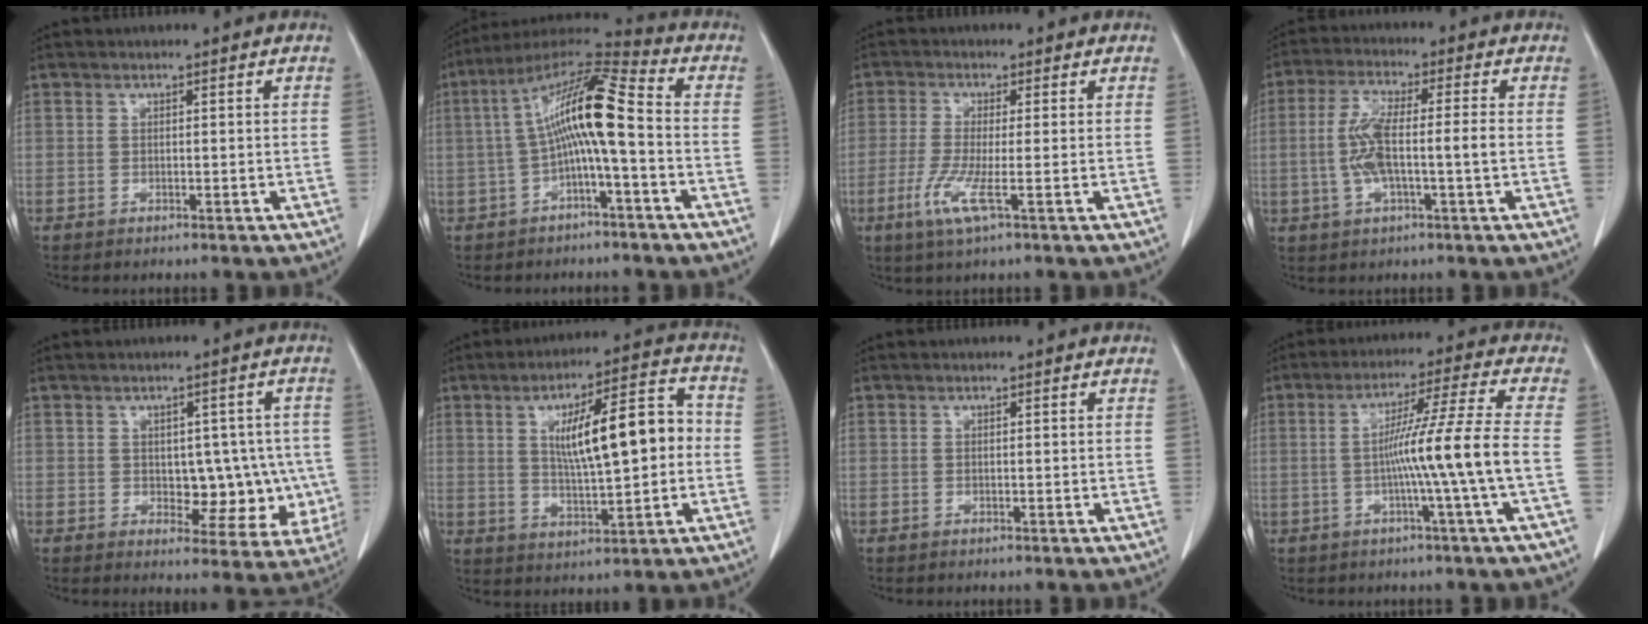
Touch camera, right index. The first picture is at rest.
{"total": 12.1, "force": [-0.9, 1.0, 12.0], "torque": [-0.222, 0.037, -0.022]}
{"total": 5.6, "force": [-2.2, 0.0, 5.1], "torque": [-0.113, -0.017, -0.047]}
{"total": 8.2, "force": [-0.9, 1.2, 8.1], "torque": [-0.167, 0.010, -0.020]}
{"total": 9.0, "force": [-0.7, 5.4, 7.2], "torque": [-0.064, 0.016, 0.005]}
{"total": 13.4, "force": [1.2, 3.2, 13.0], "torque": [-0.206, 0.029, 0.022]}
{"total": 0.0}
{"total": 10.0, "force": [-1.7, -2.5, 9.6], "torque": [-0.167, 0.004, -0.029]}